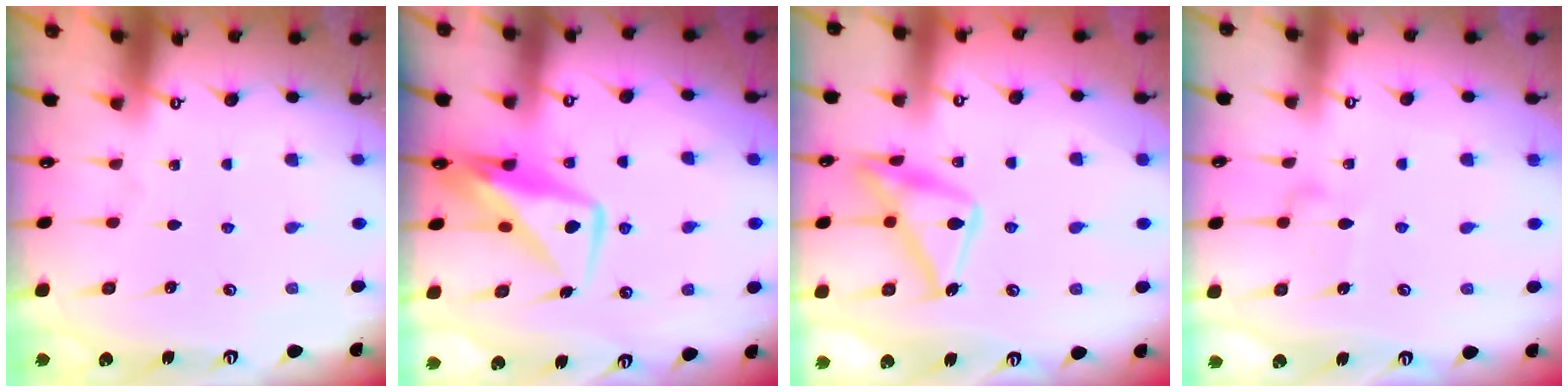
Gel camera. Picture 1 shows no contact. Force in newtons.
{"total": 10.2, "press": 10.1, "slide": 1.3}
{"total": 17.8, "press": 17.8, "slide": 1.1}
{"total": 7.8, "press": 7.8, "slide": 0.4}